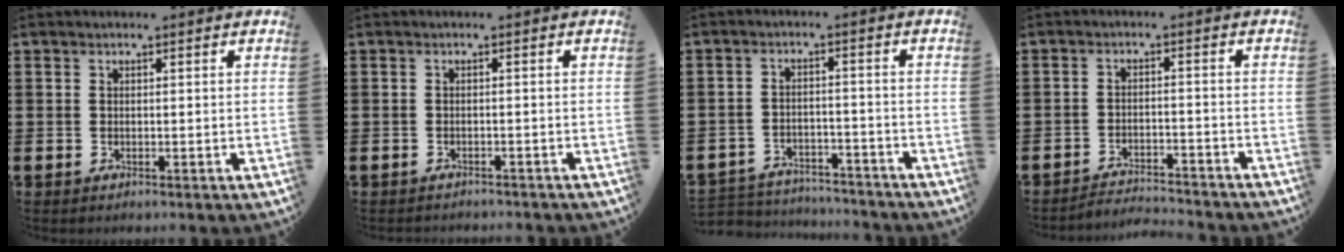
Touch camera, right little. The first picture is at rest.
{"total": 0.8, "force": [-0.8, 0.0, -0.1], "torque": [0.000, 0.001, -0.017]}
{"total": 3.2, "force": [-3.2, 0.7, -0.1], "torque": [-0.006, 0.005, -0.070]}
{"total": 2.7, "force": [-2.7, -0.1, -0.1], "torque": [-0.004, 0.004, -0.060]}